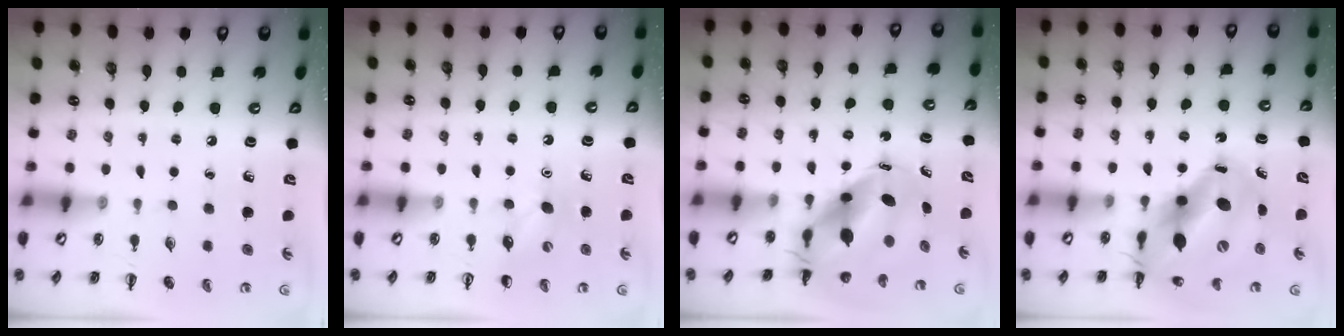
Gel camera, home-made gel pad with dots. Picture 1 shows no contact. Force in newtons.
{"total": 6.1, "press": 5.8, "slide": 1.8}
{"total": 9.5, "press": 9.1, "slide": 2.8}
{"total": 14.5, "press": 14.0, "slide": 3.8}